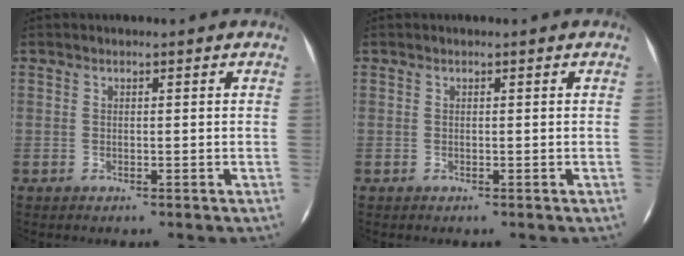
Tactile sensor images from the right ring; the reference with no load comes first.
{"total": 0.0}